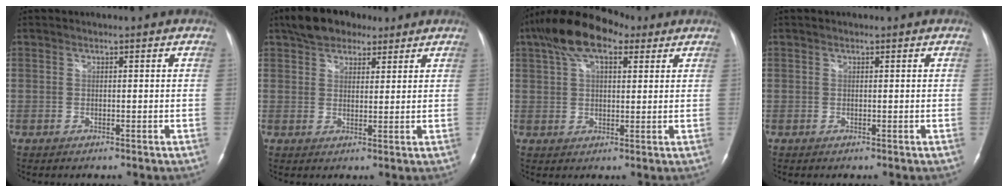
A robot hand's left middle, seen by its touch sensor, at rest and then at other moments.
{"total": 8.0, "force": [5.8, 4.1, 3.7], "torque": [-0.062, 0.019, 0.100]}
{"total": 11.3, "force": [6.7, 4.9, 7.7], "torque": [-0.146, 0.041, 0.120]}
{"total": 0.0}